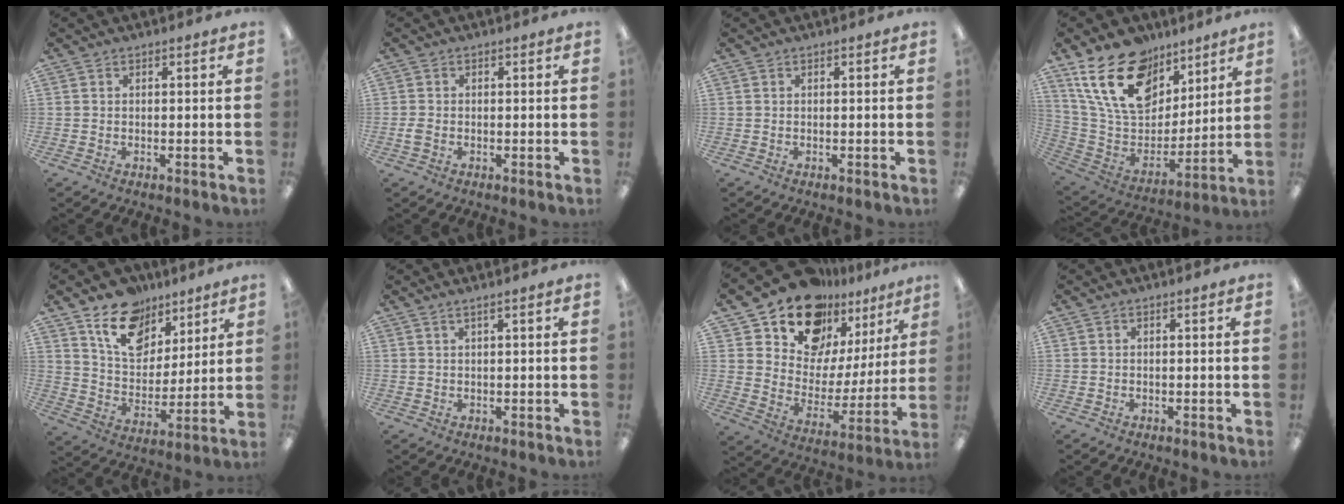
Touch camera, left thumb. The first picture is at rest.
{"total": 1.7, "force": [-0.6, 1.3, 0.8], "torque": [-0.015, 0.003, -0.010]}
{"total": 0.0}
{"total": 21.5, "force": [12.3, 13.6, 11.4], "torque": [-0.227, -0.057, 0.227]}
{"total": 14.9, "force": [9.6, 9.9, 5.6], "torque": [-0.087, -0.050, 0.180]}
{"total": 1.2, "force": [0.8, -0.1, 0.9], "torque": [-0.016, -0.001, 0.015]}
{"total": 17.2, "force": [14.1, 8.8, 4.3], "torque": [-0.093, -0.115, 0.253]}
{"total": 0.0}